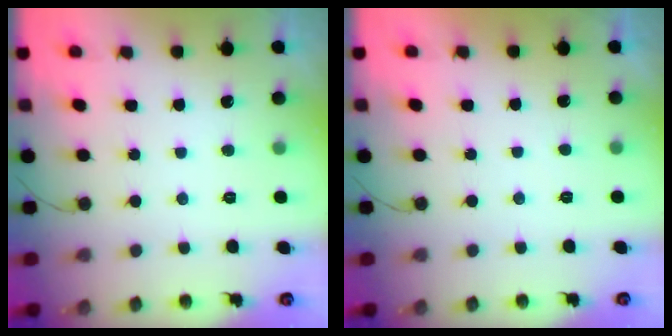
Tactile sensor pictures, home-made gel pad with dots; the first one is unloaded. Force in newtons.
{"total": 0.8, "press": 0.7, "slide": 0.5}